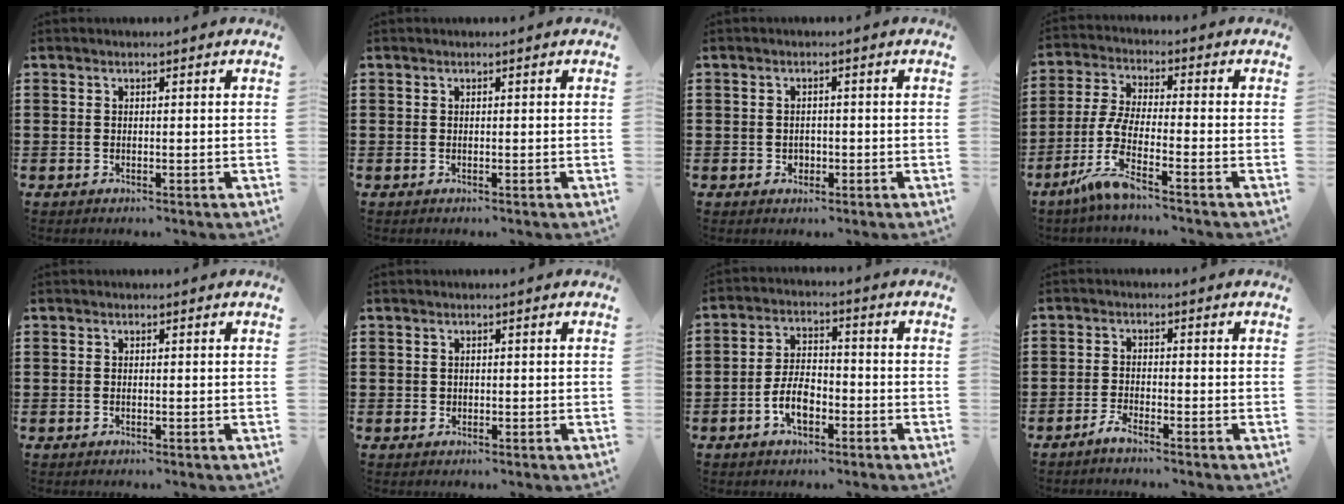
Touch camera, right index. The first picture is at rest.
{"total": 0.0}
{"total": 1.3, "force": [-0.4, 1.1, 0.5], "torque": [-0.013, 0.002, -0.010]}
{"total": 7.2, "force": [-4.7, 1.2, 5.3], "torque": [-0.139, -0.017, -0.099]}
{"total": 0.0}
{"total": 0.6, "force": [0.1, 0.6, 0.1], "torque": [-0.004, 0.005, 0.001]}
{"total": 6.0, "force": [-2.5, 3.1, 4.4], "torque": [-0.103, 0.000, -0.053]}
{"total": 2.1, "force": [-2.0, -0.2, 0.7], "torque": [-0.021, -0.003, -0.039]}